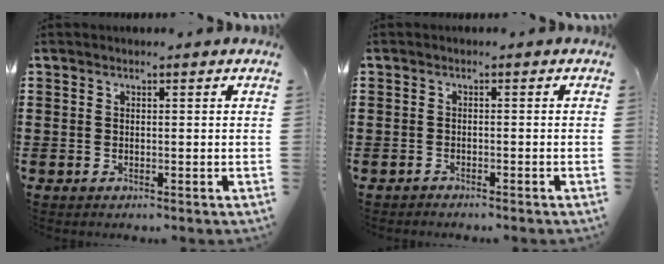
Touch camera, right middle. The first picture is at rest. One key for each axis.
{"total": 0.9, "fx": -0.9, "fy": -0.1, "fz": 0.0, "tx": -0.003, "ty": 0.000, "tz": -0.019}